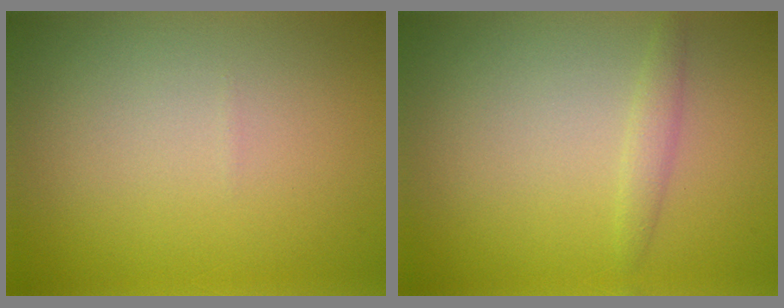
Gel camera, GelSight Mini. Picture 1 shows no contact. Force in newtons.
{"total": 1.2, "press": 1.2, "slide": 0.1}